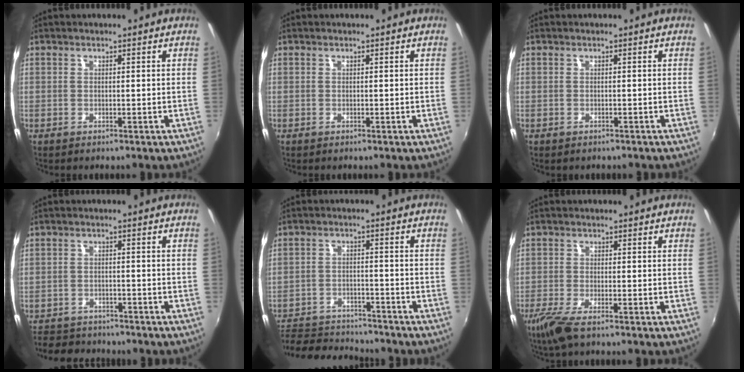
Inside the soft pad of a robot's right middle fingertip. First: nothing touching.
{"total": 0.0}
{"total": 0.8, "force": [-0.6, 0.4, 0.2], "torque": [-0.008, -0.002, -0.007]}
{"total": 8.0, "force": [-7.2, 3.1, 1.7], "torque": [-0.059, 0.000, -0.114]}
{"total": 13.8, "force": [-12.3, 4.5, 4.4], "torque": [-0.114, -0.005, -0.192]}
{"total": 5.5, "force": [-3.6, 0.9, 4.0], "torque": [-0.095, -0.021, -0.072]}